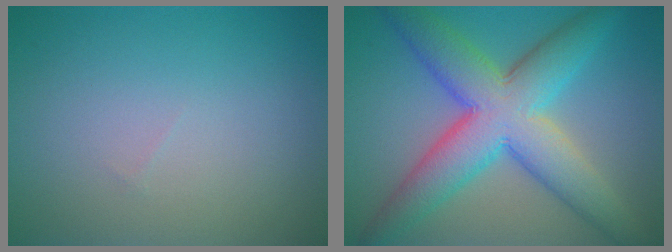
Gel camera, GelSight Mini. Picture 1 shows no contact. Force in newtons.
{"total": 9.7, "press": 9.7, "slide": 0.2}